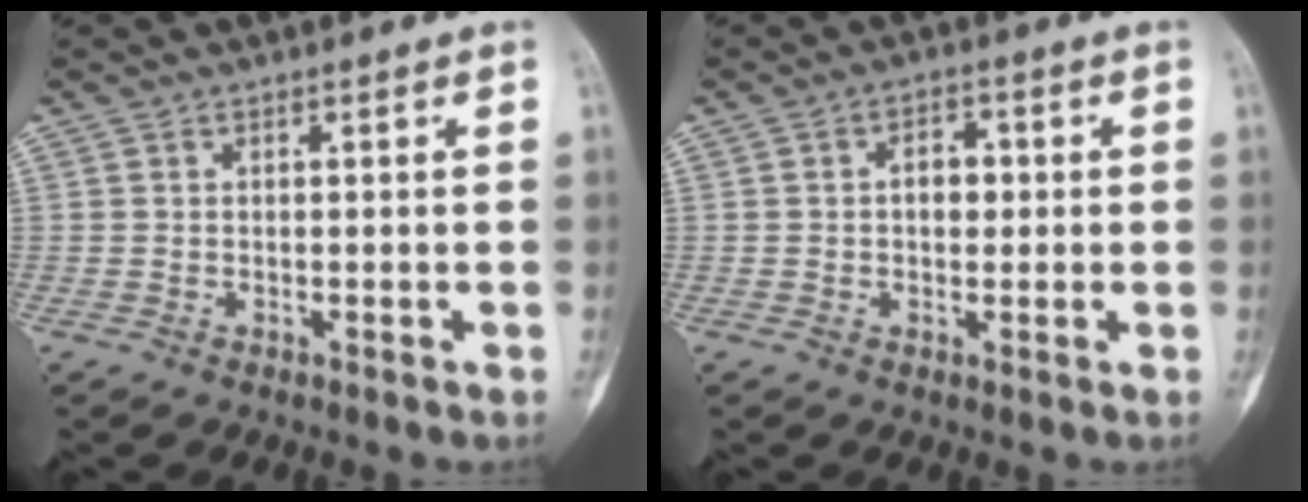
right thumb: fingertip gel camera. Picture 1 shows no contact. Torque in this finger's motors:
{"motor_torque": [-0.09, 0.86, -0.01, 0.01, 0.00]}